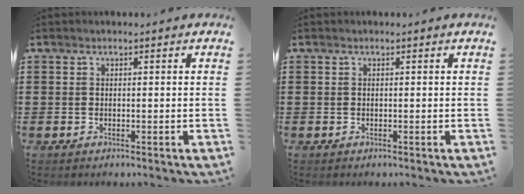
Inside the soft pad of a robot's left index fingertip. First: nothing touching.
{"total": 0.0}